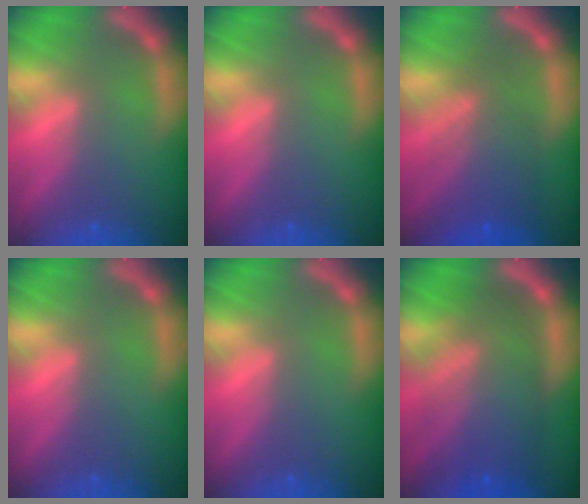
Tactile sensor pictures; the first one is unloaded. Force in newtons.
{"total": 0.0}
{"total": 6.6}
{"total": 0.0}
{"total": 0.0}
{"total": 10.0}